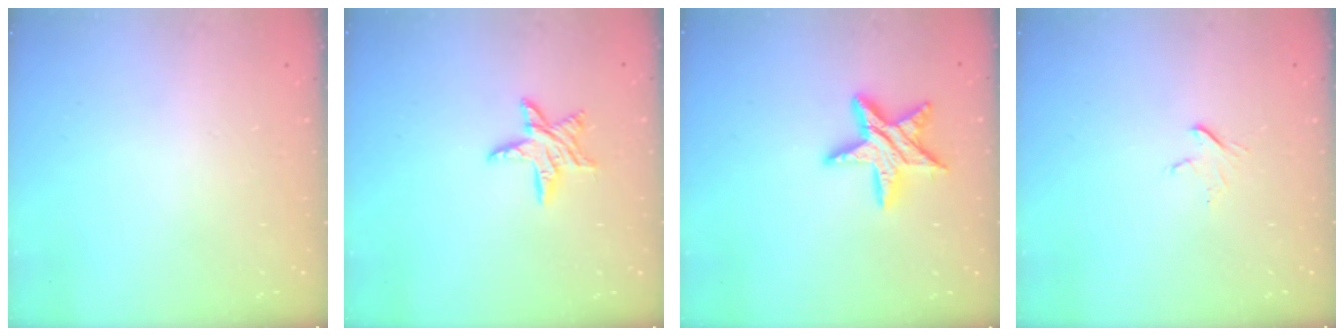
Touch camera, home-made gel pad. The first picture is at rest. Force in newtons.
{"total": 8.8, "press": 8.8, "slide": 0.6}
{"total": 11.7, "press": 11.7, "slide": 0.8}
{"total": 3.4, "press": 3.4, "slide": 0.3}